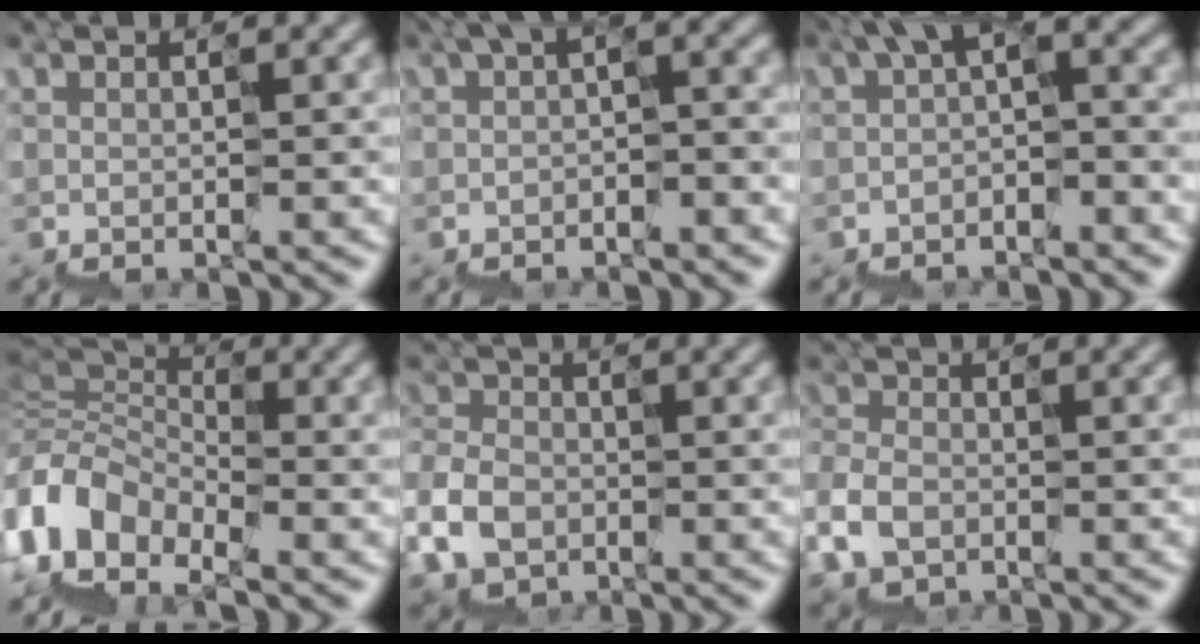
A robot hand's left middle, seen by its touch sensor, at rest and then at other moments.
{"total": 3.3, "force": [-0.3, 1.4, 3.0], "torque": [-0.051, 0.007, -0.013]}
{"total": 4.4, "force": [-0.1, 2.1, 3.9], "torque": [-0.068, 0.003, -0.011]}
{"total": 5.6, "force": [-4.9, 2.8, 0.5], "torque": [-0.020, 0.003, -0.115]}
{"total": 3.6, "force": [-2.6, 2.3, 0.9], "torque": [-0.037, -0.009, -0.054]}
{"total": 2.3, "force": [-2.2, 0.9, 0.3], "torque": [-0.023, -0.004, -0.044]}